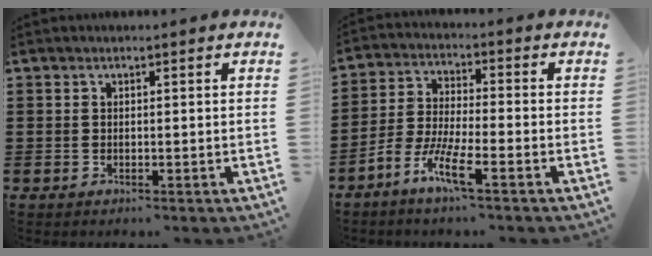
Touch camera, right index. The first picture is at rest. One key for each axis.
{"total": 6.4, "fx": -4.4, "fy": 0.7, "fz": 4.7, "tx": -0.111, "ty": -0.011, "tz": -0.088}